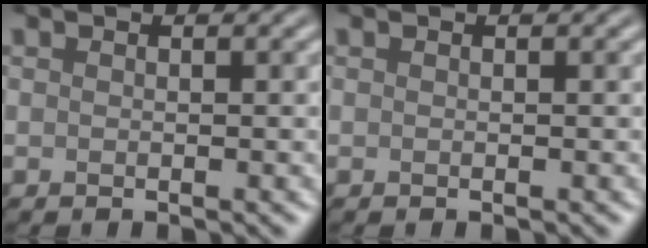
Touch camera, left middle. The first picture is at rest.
{"total": 0.0}